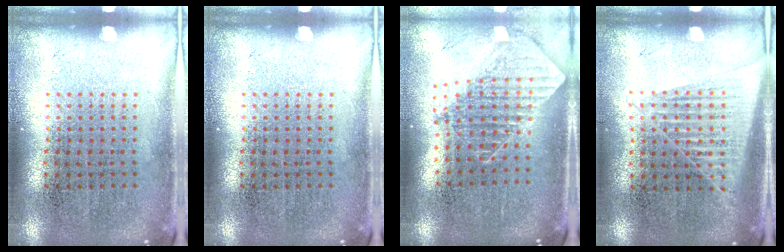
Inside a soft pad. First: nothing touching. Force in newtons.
{"total": 0.0}
{"total": 1.8, "press": 1.5, "slide": 1.1}
{"total": 1.4, "press": 1.3, "slide": 0.7}